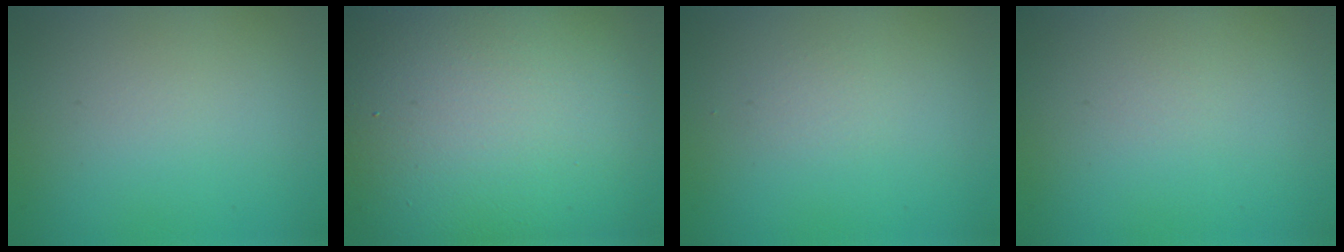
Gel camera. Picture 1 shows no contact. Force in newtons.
{"total": 17.1, "press": 17.1, "slide": 1.1}
{"total": 0.0}
{"total": 0.0}